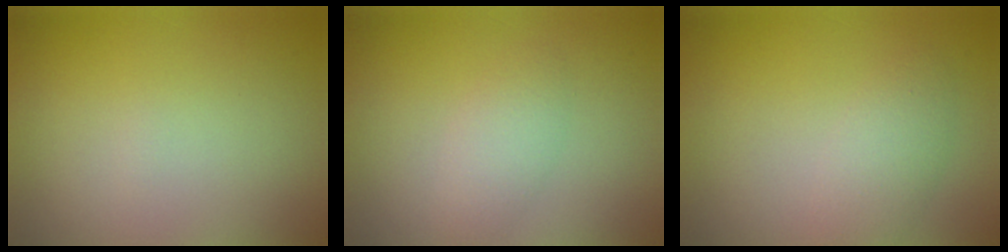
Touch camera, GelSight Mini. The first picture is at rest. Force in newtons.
{"total": 1.7, "press": 1.7, "slide": 0.1}
{"total": 2.4, "press": 2.4, "slide": 0.1}